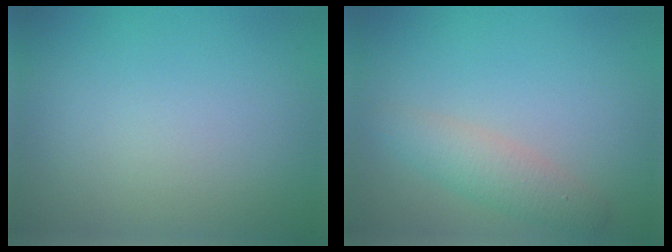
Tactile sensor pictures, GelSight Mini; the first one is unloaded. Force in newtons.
{"total": 2.8, "press": 2.8, "slide": 0.1}